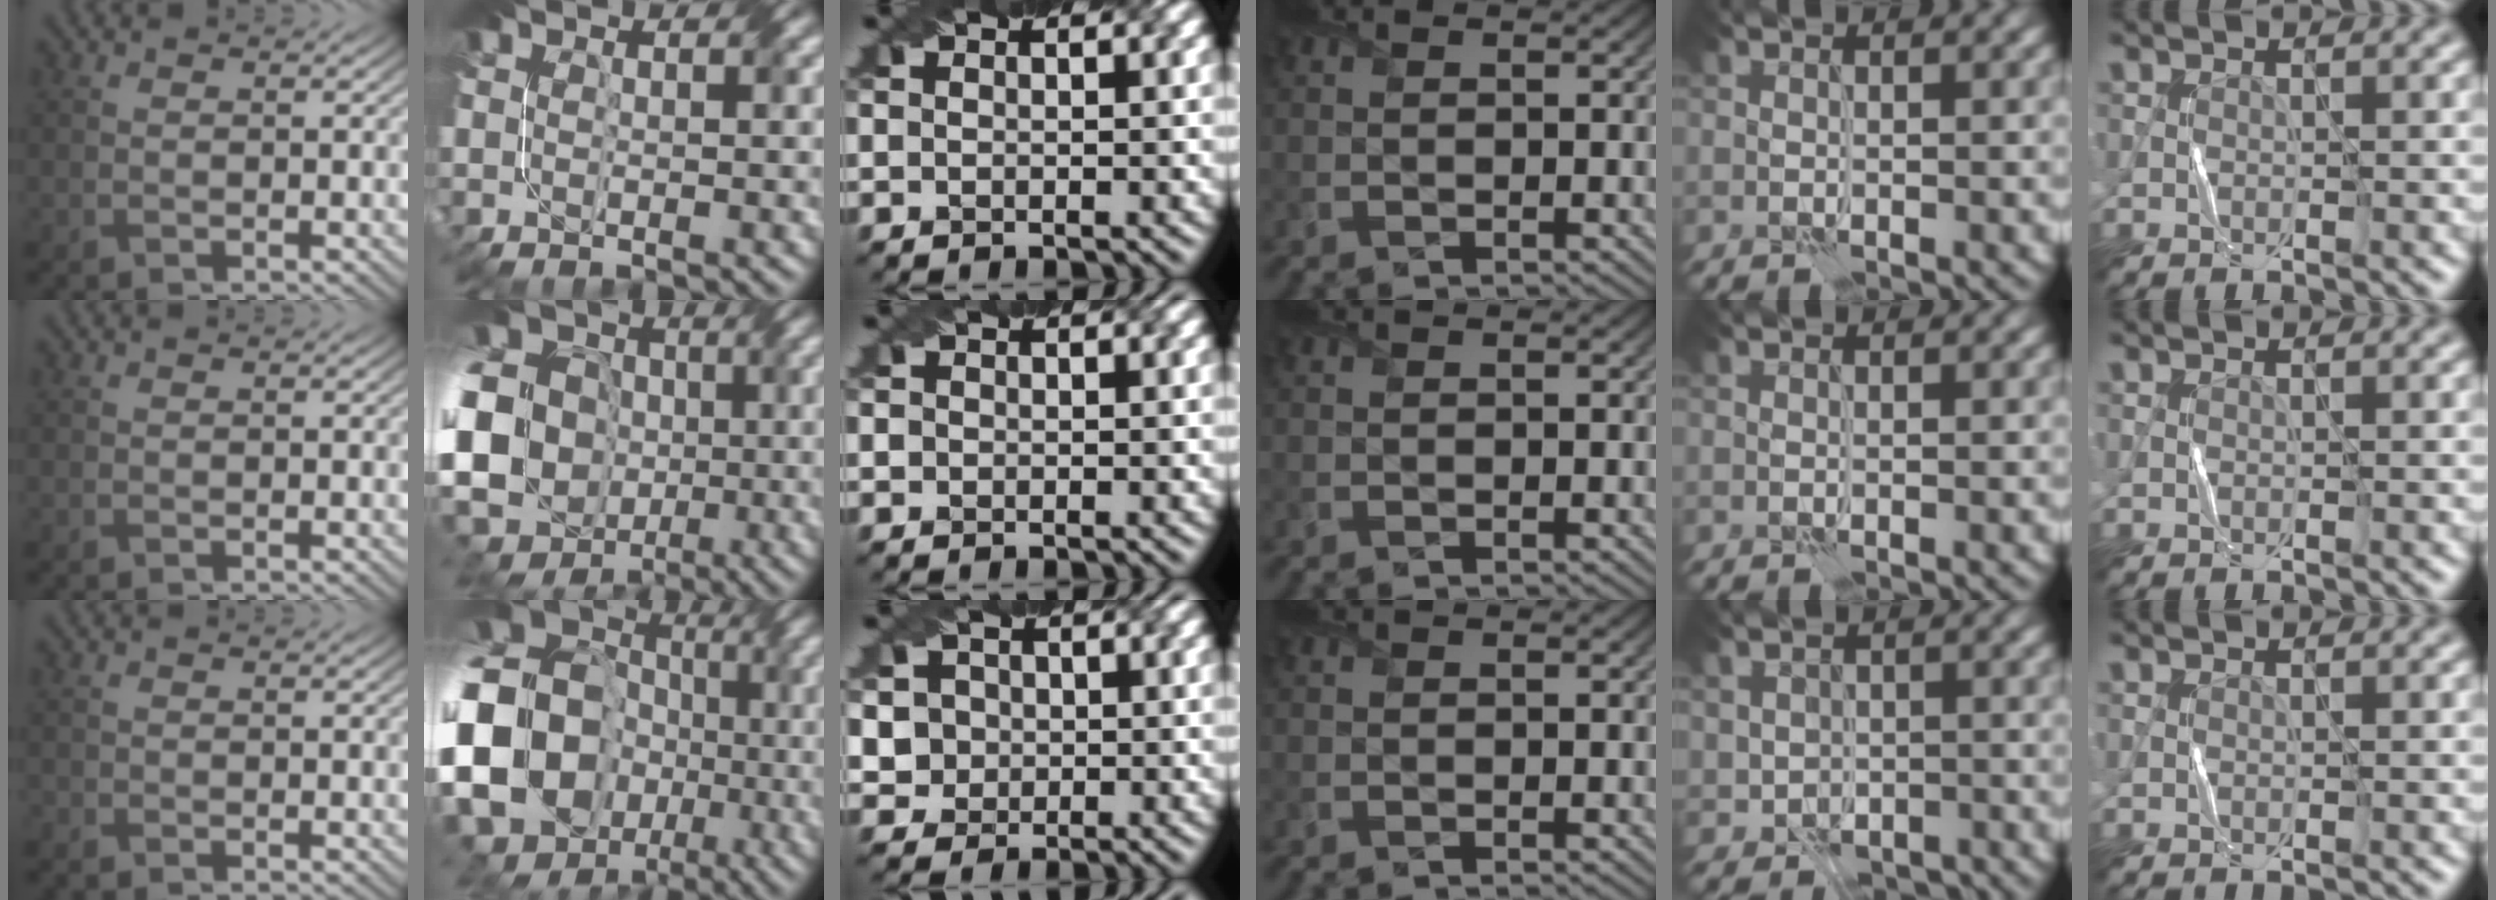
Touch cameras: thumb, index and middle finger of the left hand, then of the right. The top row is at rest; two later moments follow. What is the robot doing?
{"motion": "fold", "object": "paper"}